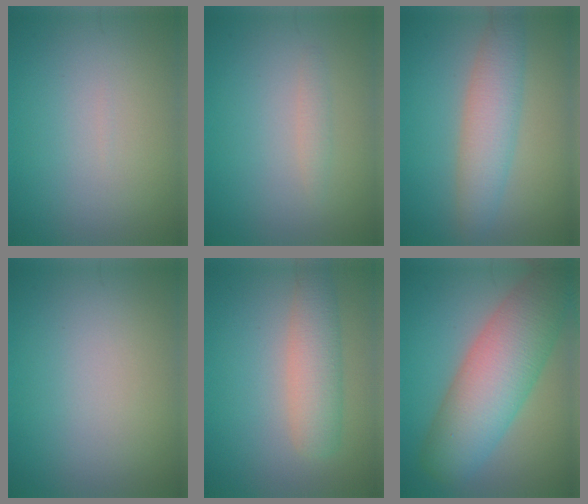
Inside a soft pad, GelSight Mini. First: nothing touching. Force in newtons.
{"total": 0.9, "press": 0.9, "slide": 0.1}
{"total": 4.6, "press": 4.6, "slide": 0.3}
{"total": 0.0}
{"total": 3.2, "press": 3.2, "slide": 0.3}
{"total": 9.8, "press": 9.8, "slide": 0.4}